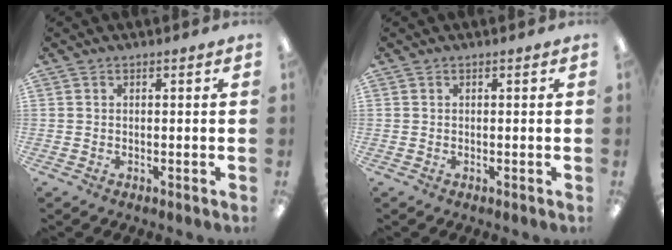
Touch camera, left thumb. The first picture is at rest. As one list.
[{"total": 0.0}]